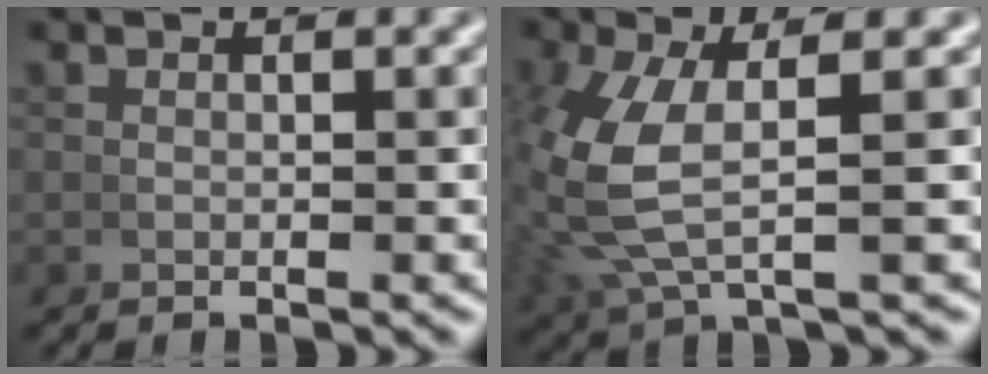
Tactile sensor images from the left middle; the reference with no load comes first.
{"total": 5.1, "force": [0.9, 2.1, 4.5], "torque": [-0.116, 0.003, 0.022]}